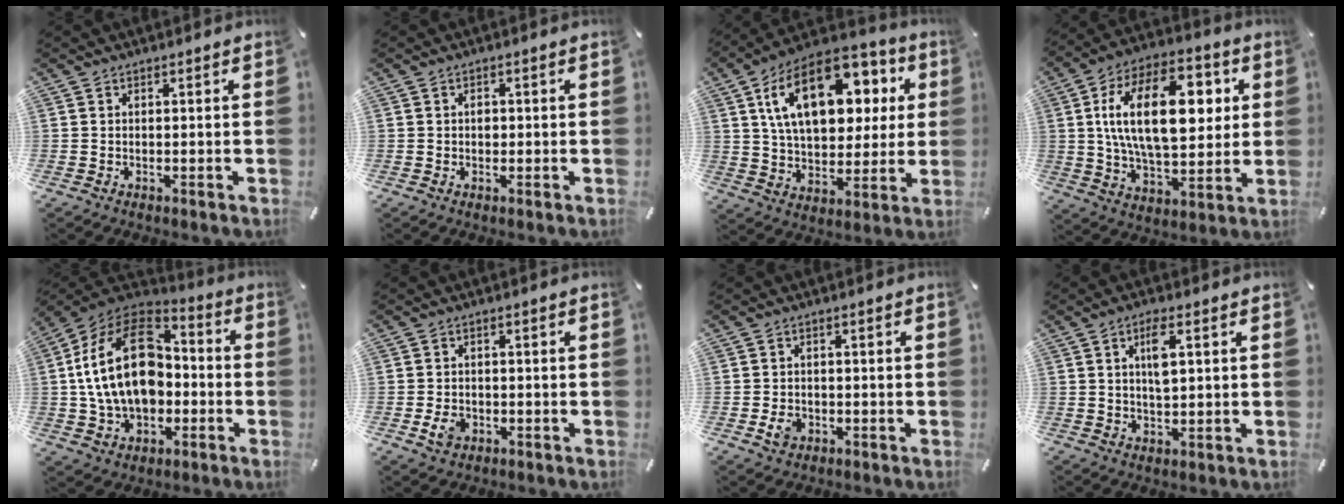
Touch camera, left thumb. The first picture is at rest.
{"total": 1.5, "force": [-0.1, 1.2, 0.9], "torque": [-0.011, 0.001, -0.005]}
{"total": 21.9, "force": [8.1, 13.0, 15.7], "torque": [-0.280, -0.019, 0.135]}
{"total": 23.3, "force": [4.7, 12.6, 19.0], "torque": [-0.337, 0.007, 0.070]}
{"total": 22.1, "force": [0.0, 15.8, 15.5], "torque": [-0.305, 0.019, 0.002]}
{"total": 4.1, "force": [-1.4, 3.1, 2.3], "torque": [-0.052, 0.003, -0.028]}
{"total": 3.6, "force": [-1.2, 2.8, 2.0], "torque": [-0.047, 0.002, -0.025]}
{"total": 6.0, "force": [1.7, 2.3, 5.3], "torque": [-0.102, -0.001, 0.021]}